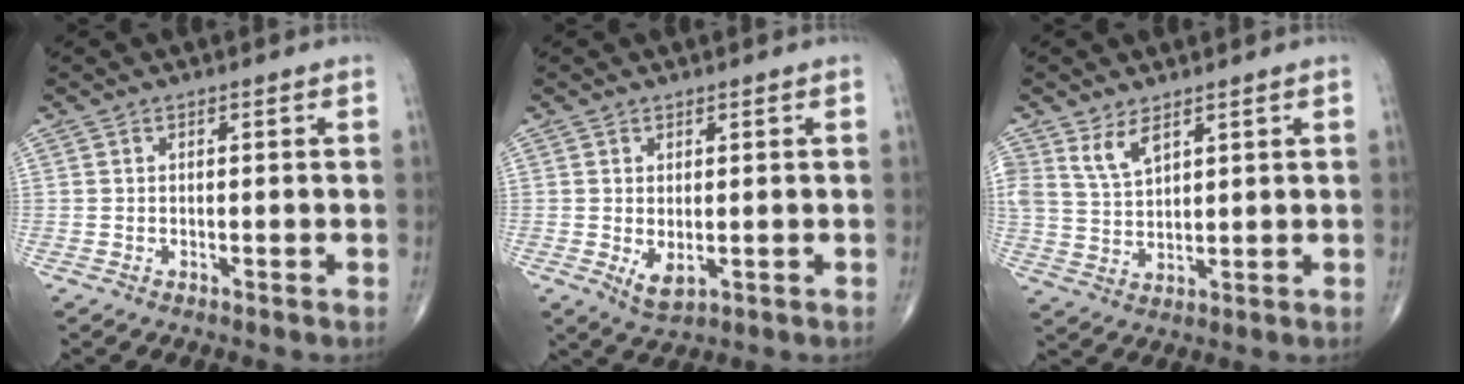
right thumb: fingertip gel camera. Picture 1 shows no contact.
{"total": 3.2, "force": [-0.3, 1.7, 2.7], "torque": [-0.040, -0.009, 0.005]}
{"total": 5.0, "force": [3.3, 2.4, 2.9], "torque": [-0.046, -0.024, 0.073]}